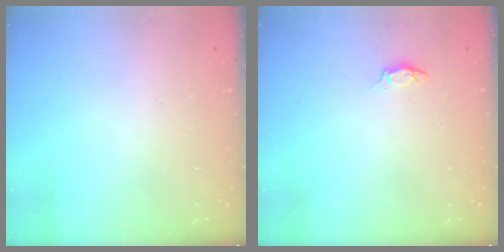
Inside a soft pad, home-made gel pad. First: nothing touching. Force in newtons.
{"total": 2.9, "press": 2.9, "slide": 0.4}